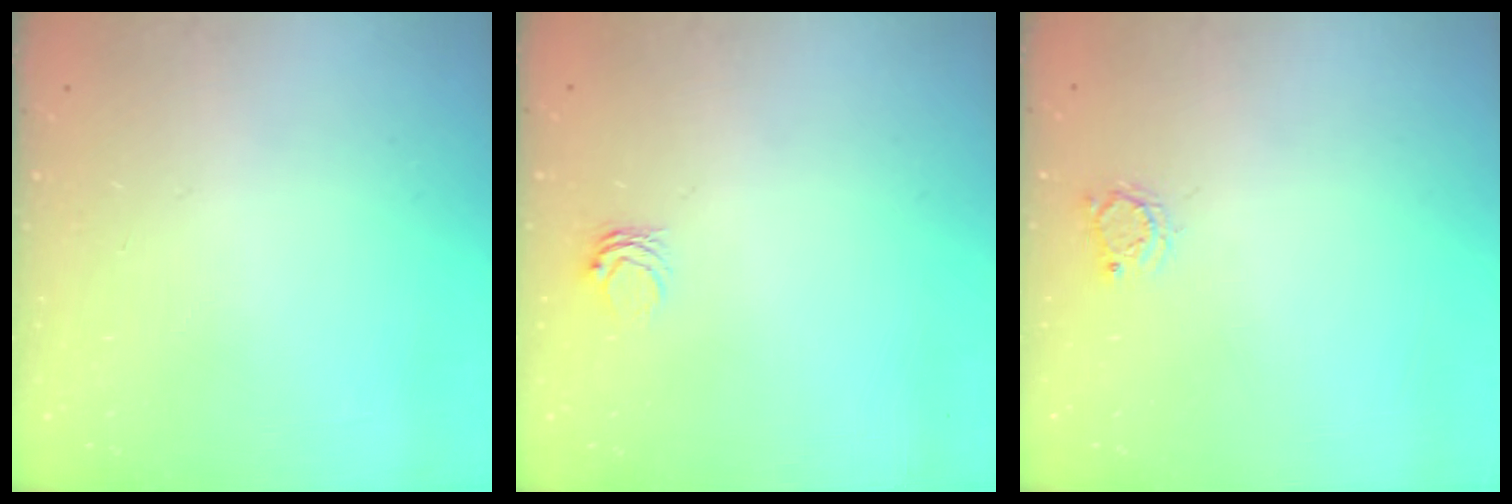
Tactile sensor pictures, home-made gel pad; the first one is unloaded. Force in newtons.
{"total": 3.4, "press": 3.4, "slide": 0.4}
{"total": 2.9, "press": 2.8, "slide": 0.4}